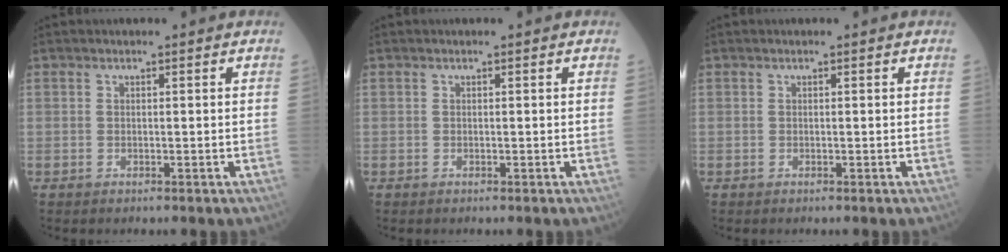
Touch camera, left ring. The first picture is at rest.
{"total": 0.0}
{"total": 0.0}